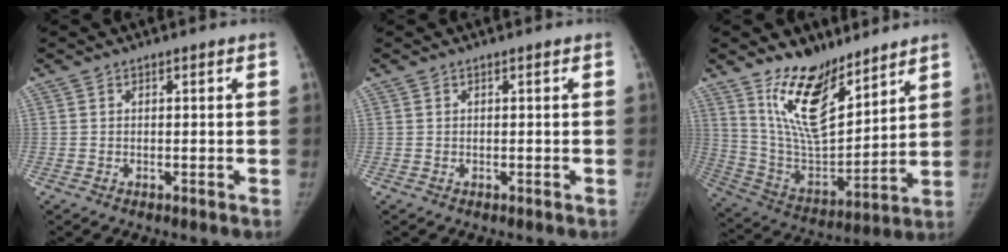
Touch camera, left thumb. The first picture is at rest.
{"total": 0.0}
{"total": 17.4, "force": [11.8, 7.3, 10.6], "torque": [-0.139, -0.085, 0.230]}